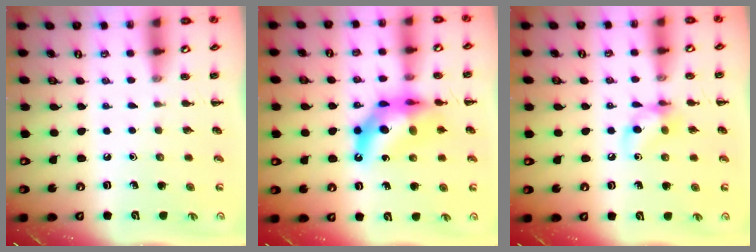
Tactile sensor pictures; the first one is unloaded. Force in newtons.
{"total": 13.5, "press": 12.9, "slide": 4.0}
{"total": 9.1, "press": 9.1, "slide": 0.7}